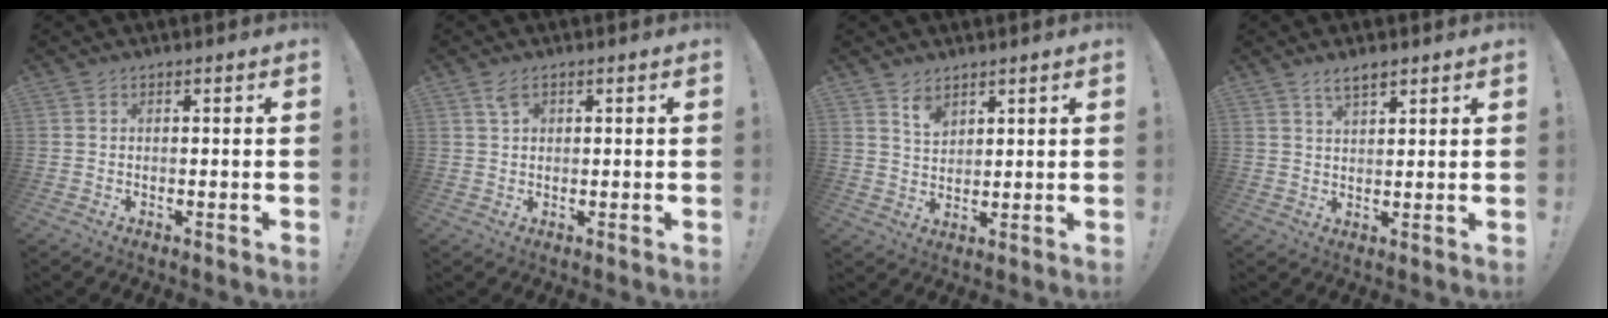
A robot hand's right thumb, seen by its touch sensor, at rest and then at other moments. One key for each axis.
{"total": 3.1, "fx": 1.6, "fy": 2.0, "fz": 1.7, "tx": -0.028, "ty": 0.000, "tz": 0.030}
{"total": 5.3, "fx": 3.8, "fy": 3.1, "fz": 1.9, "tx": -0.023, "ty": -0.025, "tz": 0.069}
{"total": 4.7, "fx": 3.3, "fy": 1.9, "fz": 2.7, "tx": -0.051, "ty": -0.010, "tz": 0.060}